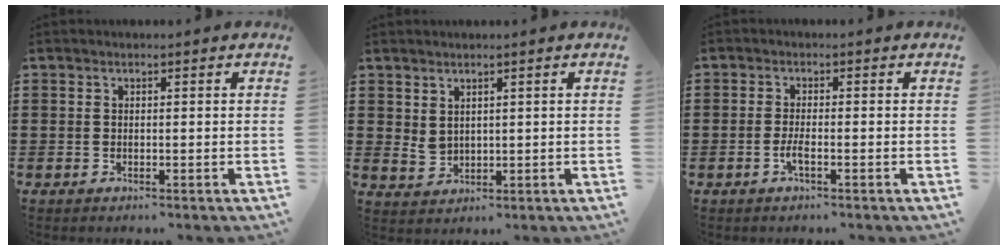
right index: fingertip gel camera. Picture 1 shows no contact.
{"total": 2.2, "force": [1.5, 1.2, 1.0], "torque": [-0.023, 0.002, 0.030]}
{"total": 2.0, "force": [-0.9, 0.4, 1.8], "torque": [-0.038, -0.002, -0.018]}